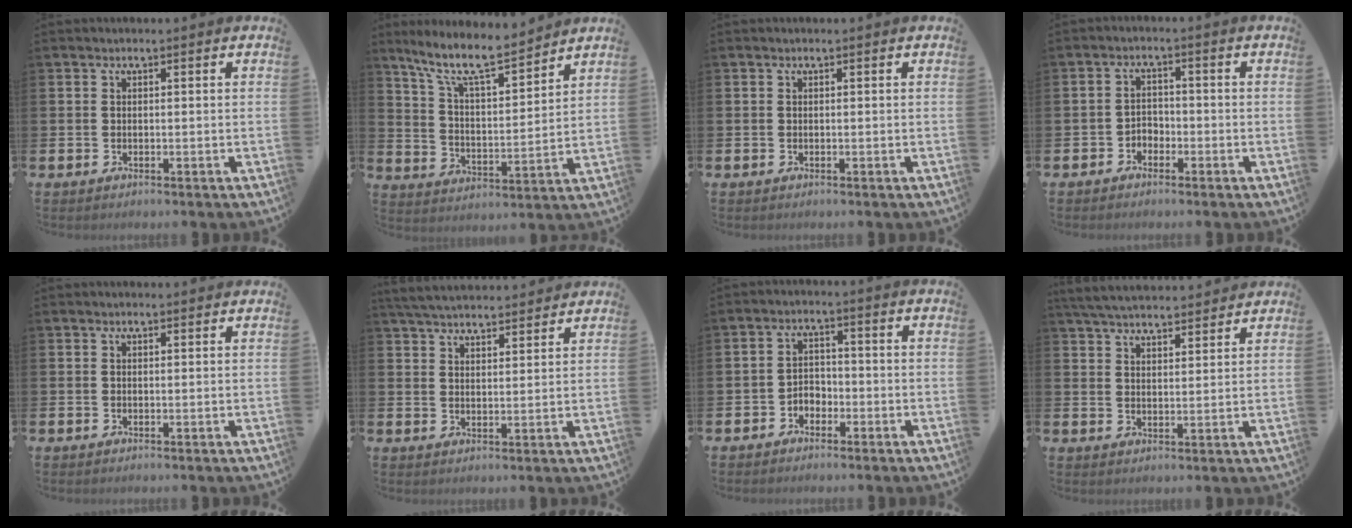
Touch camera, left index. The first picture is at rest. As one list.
[{"total": 9.9, "force": [8.7, 1.5, 4.4], "torque": [-0.112, -0.050, 0.151]}, {"total": 0.0}, {"total": 2.2, "force": [-1.7, 1.3, 0.2], "torque": [-0.013, 0.006, -0.039]}, {"total": 0.6, "force": [0.6, 0.0, 0.1], "torque": [0.007, -0.004, 0.008]}, {"total": 4.8, "force": [4.7, 0.6, 0.5], "torque": [-0.030, -0.022, 0.086]}, {"total": 2.5, "force": [-1.9, 1.6, 0.4], "torque": [-0.018, 0.009, -0.042]}, {"total": 5.1, "force": [5.0, 0.6, 0.7], "torque": [-0.034, -0.025, 0.091]}]